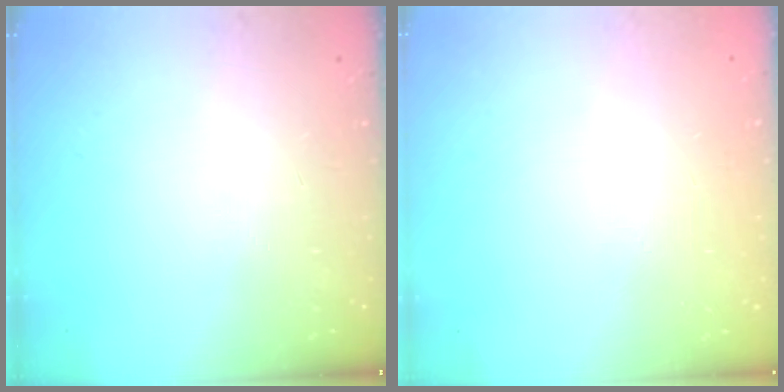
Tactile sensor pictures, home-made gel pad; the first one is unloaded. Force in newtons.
{"total": 0.0}